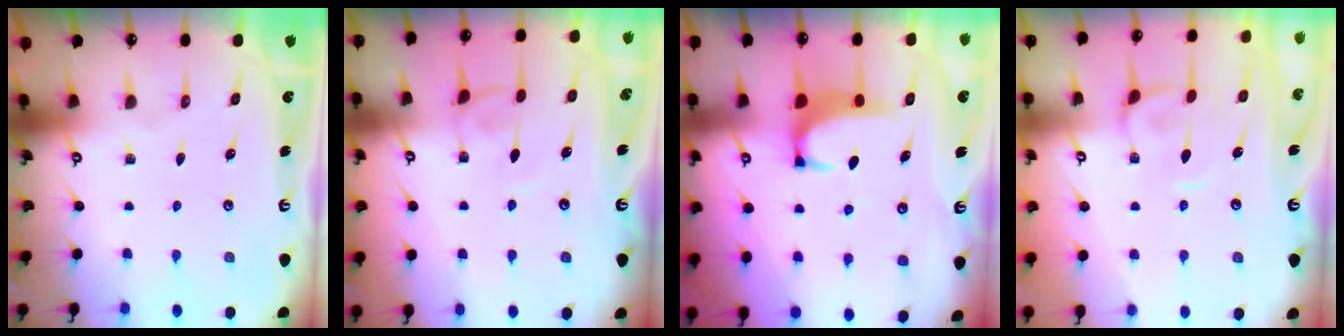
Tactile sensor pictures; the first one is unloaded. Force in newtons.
{"total": 2.7, "press": 2.7, "slide": 0.2}
{"total": 1.9, "press": 1.8, "slide": 0.7}
{"total": 1.7, "press": 1.5, "slide": 0.8}